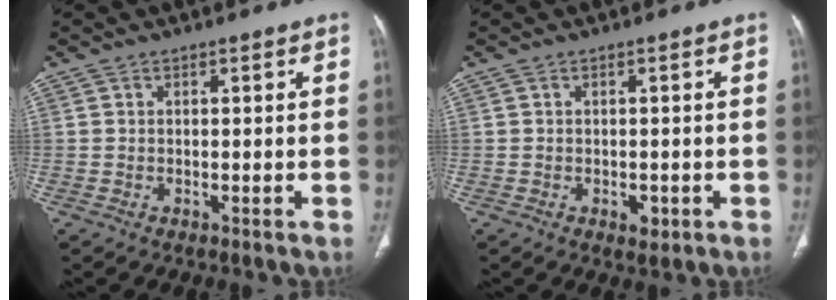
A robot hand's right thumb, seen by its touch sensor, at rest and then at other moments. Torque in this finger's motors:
{"motor_torque": [-0.29, 0.21, -0.21, 0.12, 0.01]}